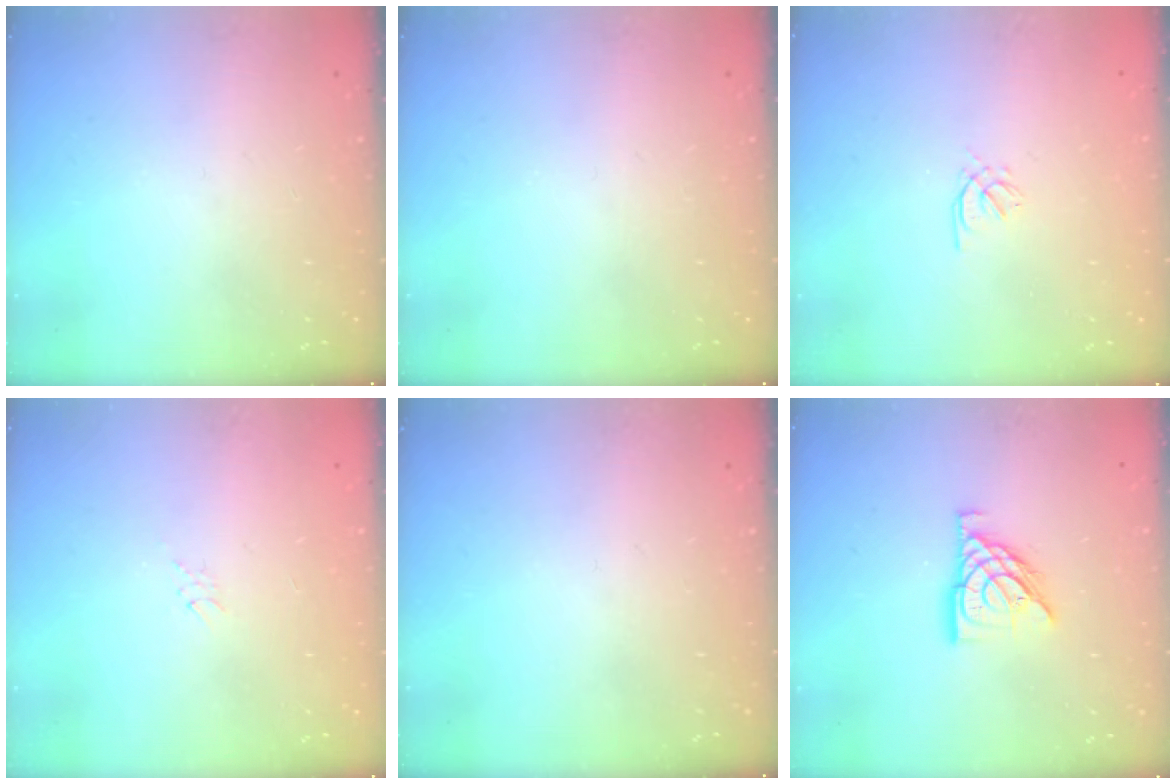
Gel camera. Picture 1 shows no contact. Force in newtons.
{"total": 0.0}
{"total": 0.9, "press": 0.8, "slide": 0.4}
{"total": 3.8, "press": 3.7, "slide": 0.6}
{"total": 0.0}
{"total": 11.0, "press": 10.9, "slide": 1.3}